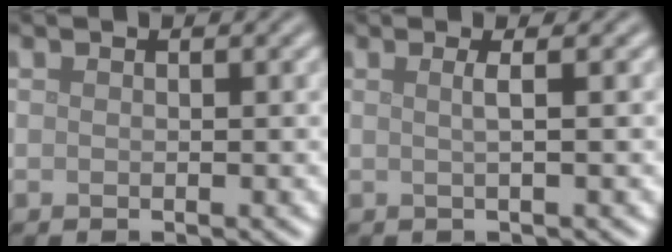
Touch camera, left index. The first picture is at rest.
{"total": 1.7, "force": [0.3, 0.6, 1.6], "torque": [-0.023, 0.003, -0.007]}